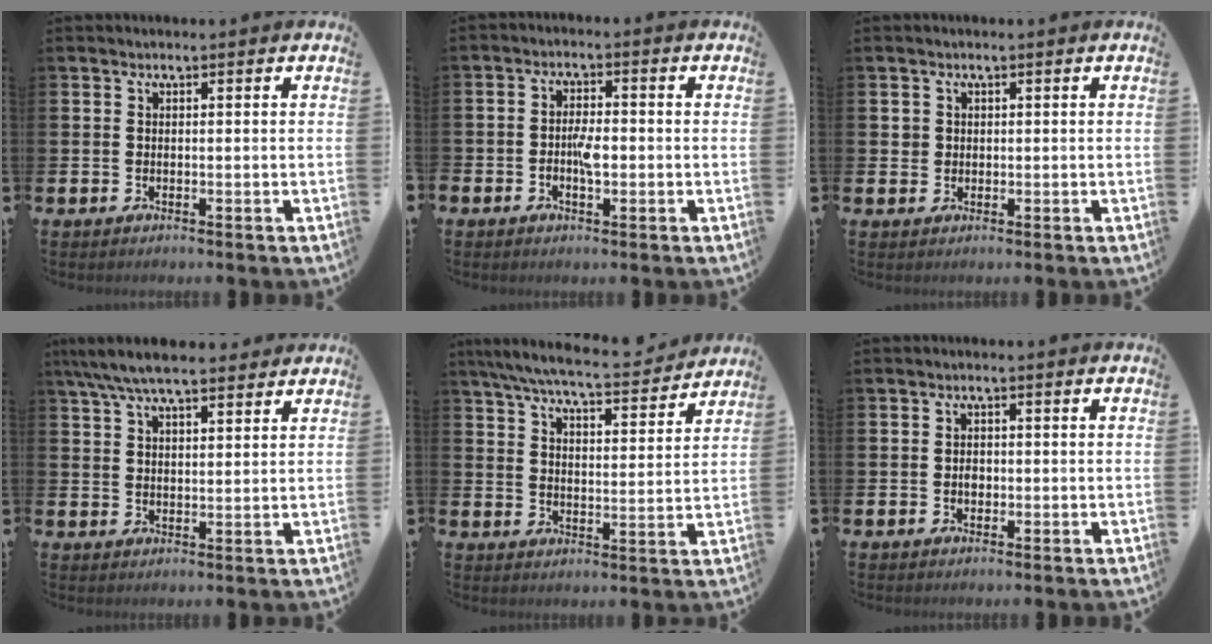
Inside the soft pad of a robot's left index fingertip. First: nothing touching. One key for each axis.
{"total": 3.1, "fx": -0.9, "fy": 1.5, "fz": 2.5, "tx": -0.045, "ty": 0.005, "tz": -0.017}
{"total": 1.3, "fx": 0.6, "fy": 1.1, "fz": 0.0, "tx": 0.007, "ty": 0.004, "tz": 0.009}
{"total": 6.8, "fx": 6.1, "fy": 1.5, "fz": 2.7, "tx": -0.069, "ty": -0.016, "tz": 0.112}
{"total": 7.3, "fx": 6.9, "fy": 0.7, "fz": 2.5, "tx": -0.070, "ty": -0.045, "tz": 0.119}
{"total": 1.5, "fx": -0.2, "fy": 1.1, "fz": 0.9, "tx": -0.009, "ty": 0.004, "tz": -0.007}